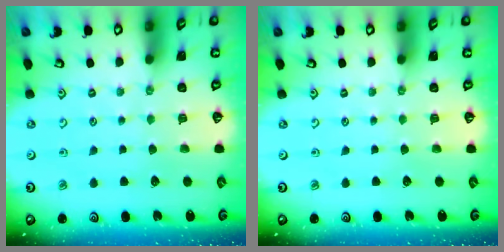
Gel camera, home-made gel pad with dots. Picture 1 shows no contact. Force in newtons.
{"total": 0.0}